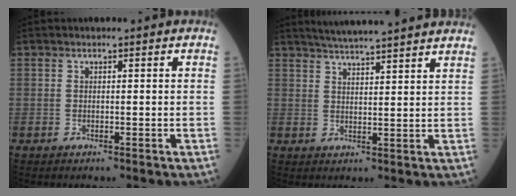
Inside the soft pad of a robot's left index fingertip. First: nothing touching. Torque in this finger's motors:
{"motor_torque": [0.56, -0.70, 0.06, 0.06]}